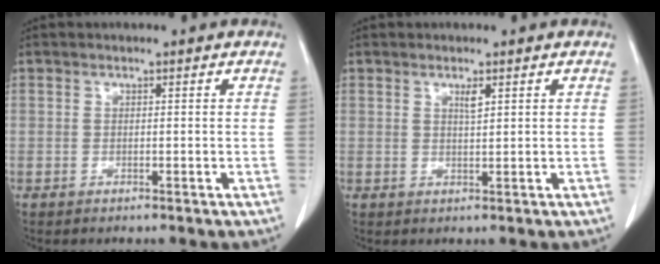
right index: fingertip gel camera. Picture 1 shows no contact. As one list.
[{"total": 1.4, "force": [0.8, 0.1, 1.2], "torque": [-0.022, -0.004, 0.014]}]